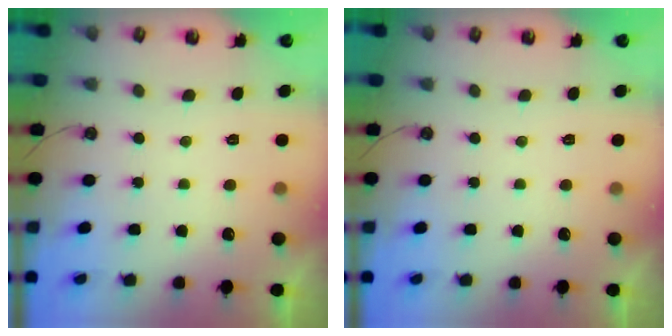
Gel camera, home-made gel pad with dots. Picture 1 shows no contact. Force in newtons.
{"total": 0.0}